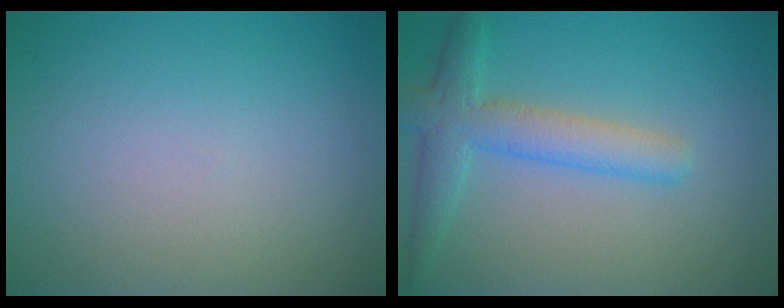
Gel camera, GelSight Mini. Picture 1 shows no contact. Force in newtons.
{"total": 4.1, "press": 4.1, "slide": 0.1}